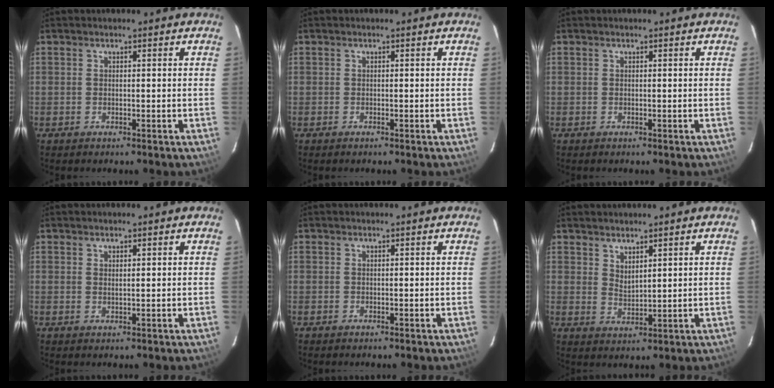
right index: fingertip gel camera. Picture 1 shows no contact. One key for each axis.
{"total": 0.0}
{"total": 0.0}
{"total": 0.7, "fx": 0.6, "fy": 0.1, "fz": 0.4, "tx": -0.008, "ty": 0.000, "tz": 0.012}
{"total": 0.0}
{"total": 2.9, "fx": 2.5, "fy": 0.8, "fz": 1.4, "tx": -0.022, "ty": -0.004, "tz": 0.045}